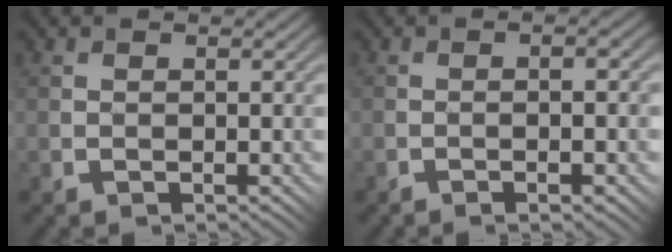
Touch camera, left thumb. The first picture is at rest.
{"total": 4.9, "force": [-1.8, 0.9, 4.4], "torque": [-0.056, 0.002, -0.019]}